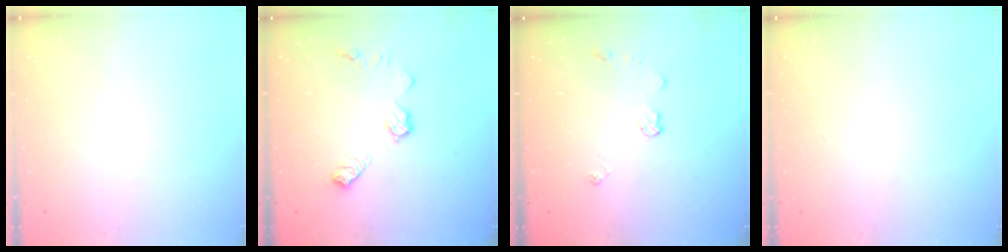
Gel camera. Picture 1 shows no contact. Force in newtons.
{"total": 9.9, "press": 9.9, "slide": 0.4}
{"total": 6.5, "press": 6.5, "slide": 0.3}
{"total": 0.0}